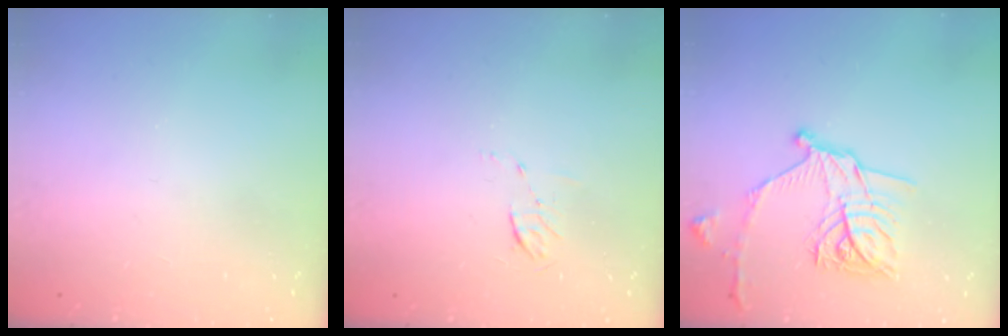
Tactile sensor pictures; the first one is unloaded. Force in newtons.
{"total": 4.0, "press": 3.7, "slide": 1.4}
{"total": 16.7, "press": 16.6, "slide": 0.6}